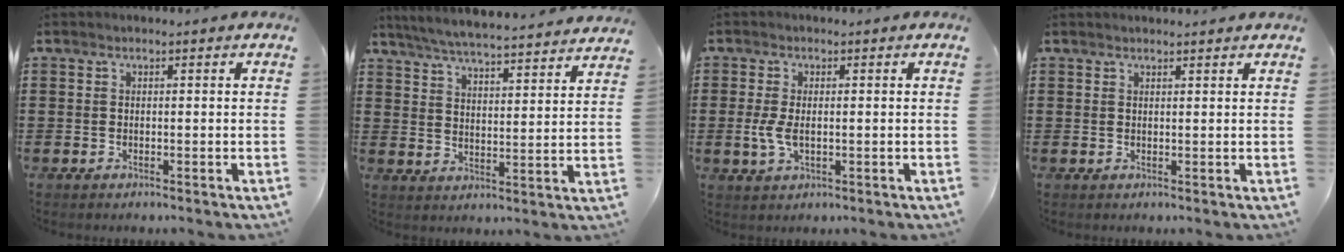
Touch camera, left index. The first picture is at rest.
{"total": 5.5, "force": [5.4, -0.5, 1.2], "torque": [-0.048, -0.041, 0.089]}
{"total": 3.9, "force": [-0.3, 1.9, 3.4], "torque": [-0.084, -0.002, -0.012]}
{"total": 1.0, "force": [1.0, 0.0, 0.2], "torque": [-0.006, -0.001, 0.020]}